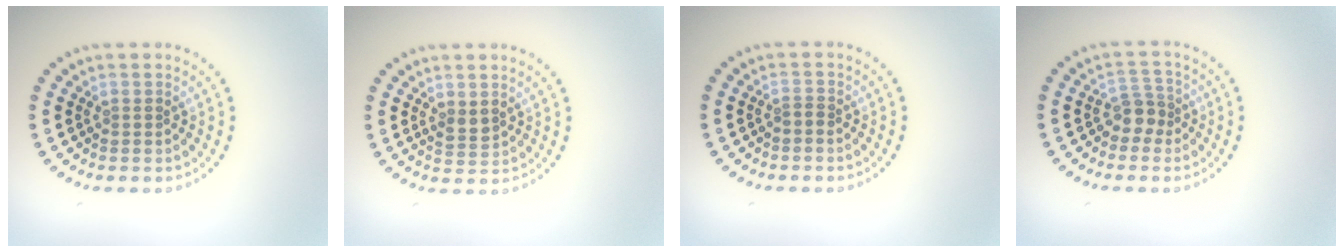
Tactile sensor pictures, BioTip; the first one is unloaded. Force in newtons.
{"total": 1.2, "press": 1.1, "slide": 0.5}
{"total": 0.5, "press": 0.4, "slide": 0.3}
{"total": 2.1, "press": 1.7, "slide": 1.3}